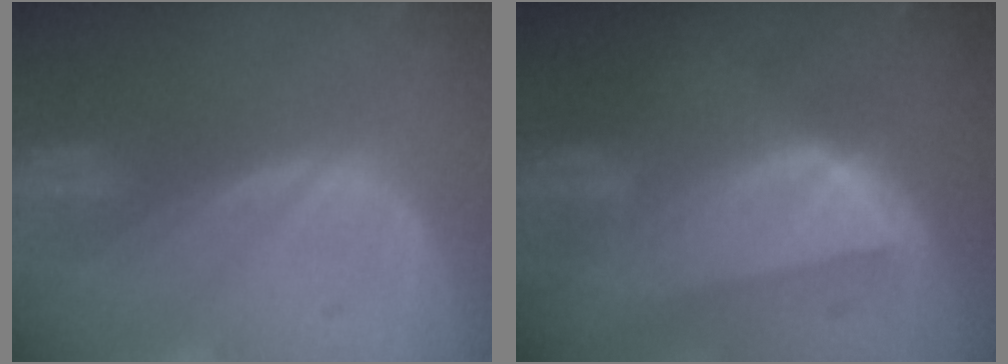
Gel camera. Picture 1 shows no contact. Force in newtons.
{"total": 8.0, "press": 7.2, "slide": 3.5}